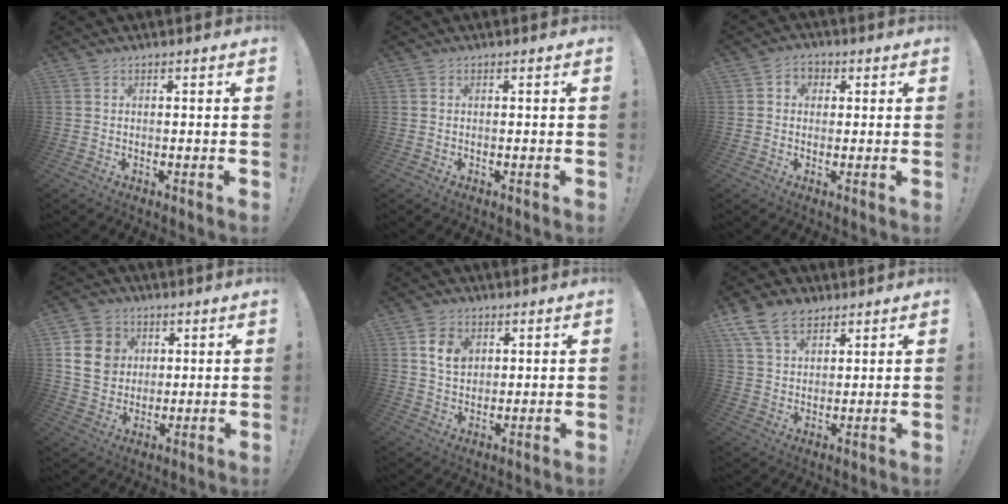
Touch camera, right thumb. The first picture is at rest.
{"total": 0.0}
{"total": 3.8, "force": [0.6, 3.4, 1.5], "torque": [-0.018, 0.001, 0.010]}
{"total": 13.3, "force": [3.5, 11.6, 5.4], "torque": [-0.072, -0.011, 0.076]}
{"total": 7.6, "force": [3.0, 5.8, 3.9], "torque": [-0.060, -0.004, 0.057]}
{"total": 11.6, "force": [7.2, 7.4, 5.3], "torque": [-0.096, -0.030, 0.141]}